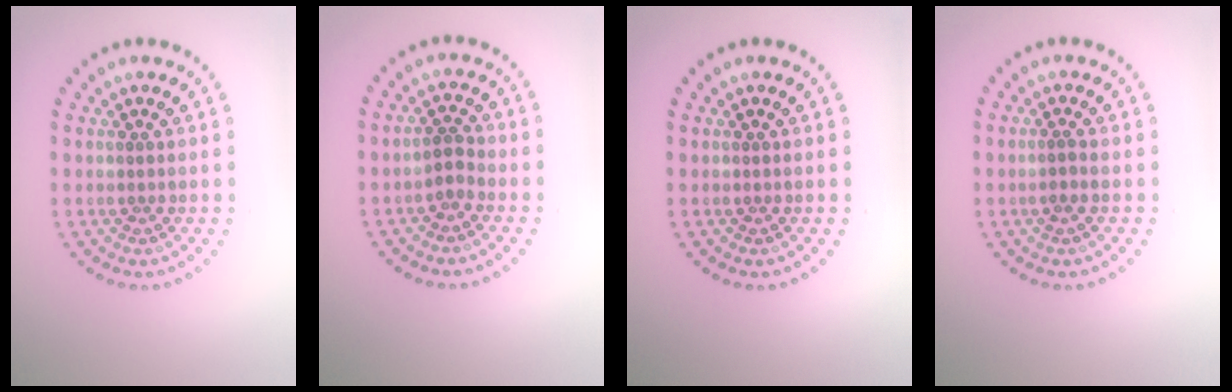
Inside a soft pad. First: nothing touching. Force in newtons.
{"total": 1.5, "press": 1.3, "slide": 0.6}
{"total": 0.0}
{"total": 0.8, "press": 0.4, "slide": 0.7}